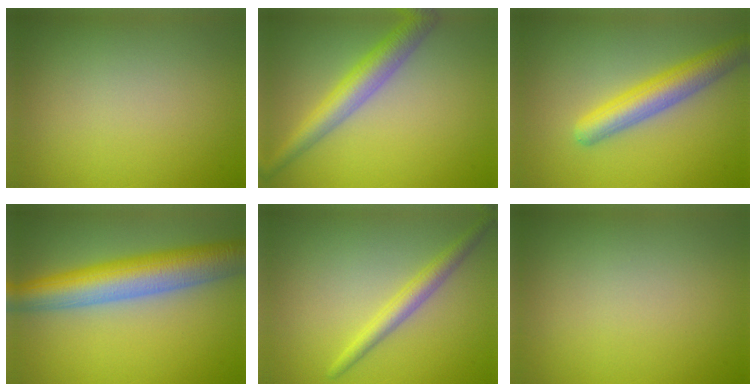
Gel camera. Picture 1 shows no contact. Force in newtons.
{"total": 4.6, "press": 4.6, "slide": 0.1}
{"total": 5.0, "press": 5.0, "slide": 0.1}
{"total": 8.5, "press": 8.4, "slide": 0.4}
{"total": 2.5, "press": 2.5, "slide": 0.1}
{"total": 0.0}